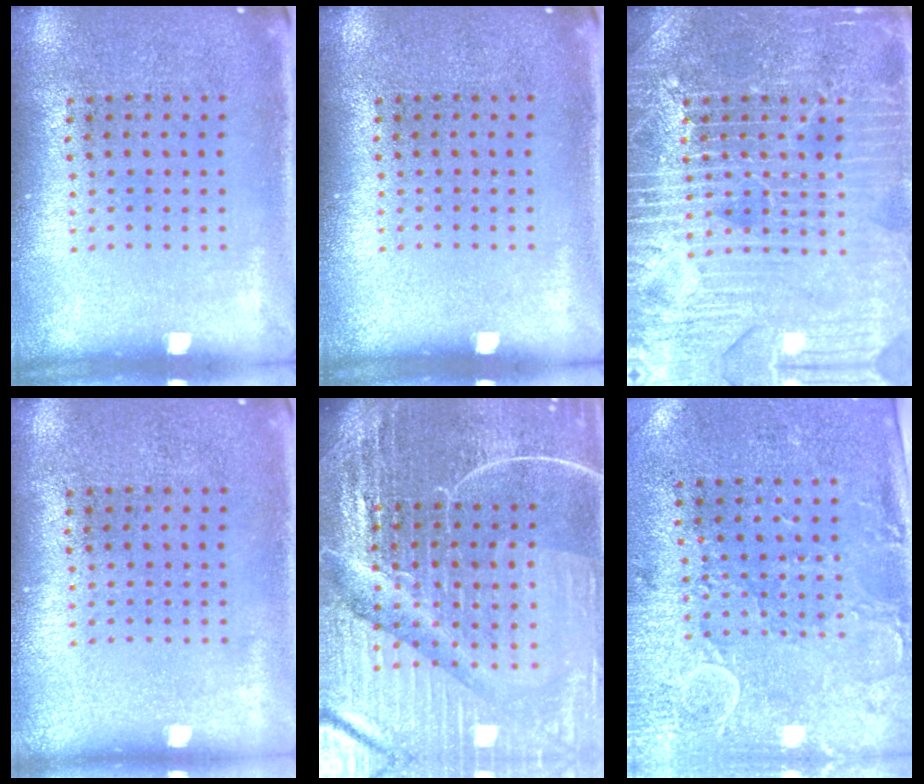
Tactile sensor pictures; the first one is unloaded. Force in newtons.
{"total": 0.0}
{"total": 5.1, "press": 5.0, "slide": 0.6}
{"total": 0.0}
{"total": 6.6, "press": 5.9, "slide": 3.0}
{"total": 2.9, "press": 2.4, "slide": 1.7}